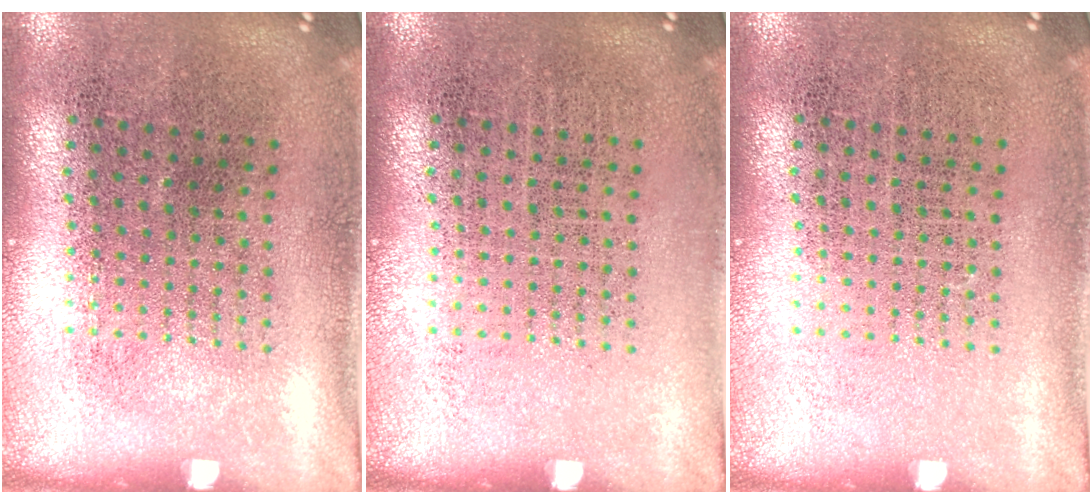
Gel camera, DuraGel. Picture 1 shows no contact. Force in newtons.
{"total": 0.0}
{"total": 0.0}